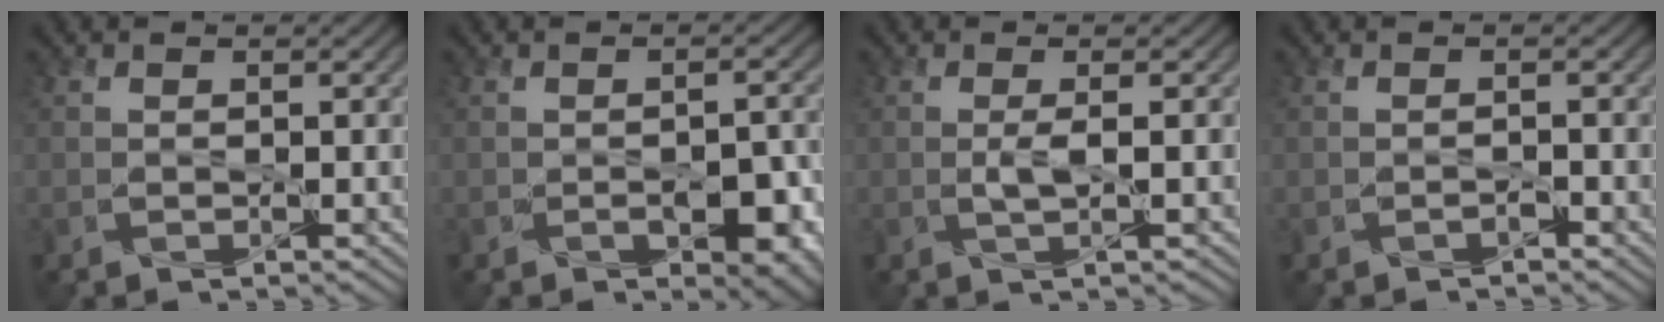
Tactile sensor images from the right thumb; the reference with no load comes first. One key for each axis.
{"total": 5.1, "fx": -1.8, "fy": 2.7, "fz": 3.9, "tx": -0.054, "ty": -0.012, "tz": -0.020}
{"total": 1.7, "fx": 0.1, "fy": 0.2, "fz": 1.7, "tx": -0.038, "ty": 0.001, "tz": 0.000}
{"total": 0.7, "fx": -0.6, "fy": 0.2, "fz": 0.3, "tx": -0.003, "ty": 0.000, "tz": -0.009}